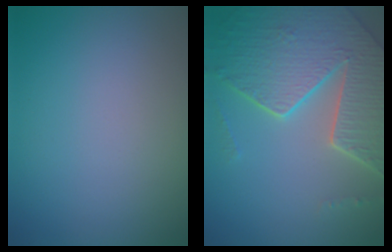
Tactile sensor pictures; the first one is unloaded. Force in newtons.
{"total": 8.1, "press": 5.7, "slide": 5.7}